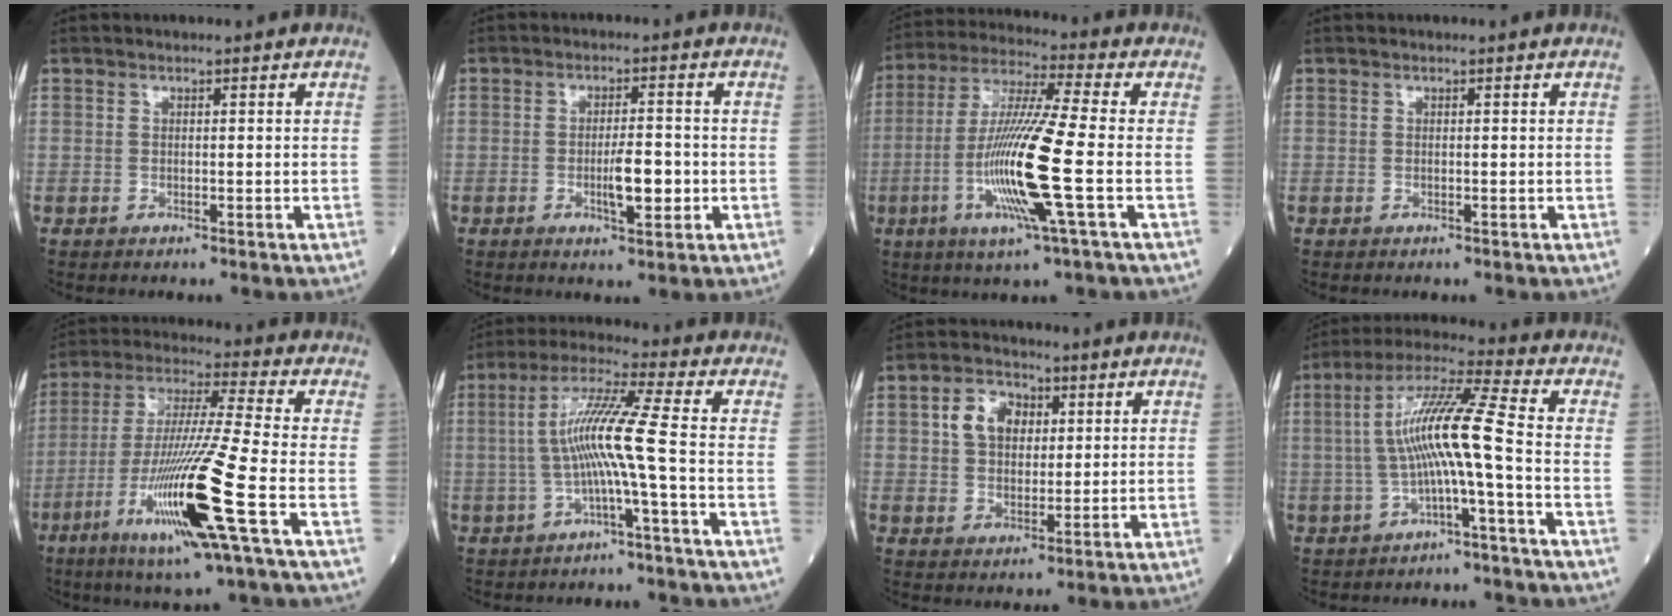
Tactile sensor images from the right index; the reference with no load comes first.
{"total": 5.0, "force": [-1.1, 1.0, 4.8], "torque": [-0.082, -0.001, -0.013]}
{"total": 14.9, "force": [-3.4, -0.6, 14.5], "torque": [-0.297, -0.014, -0.072]}
{"total": 0.0}
{"total": 17.7, "force": [-6.5, -1.1, 16.4], "torque": [-0.344, -0.030, -0.126]}
{"total": 8.9, "force": [-1.1, -1.5, 8.7], "torque": [-0.173, 0.020, -0.019]}
{"total": 6.7, "force": [2.2, 4.6, 4.3], "torque": [-0.086, 0.019, 0.044]}
{"total": 10.5, "force": [-1.3, -0.6, 10.4], "torque": [-0.200, 0.027, -0.025]}